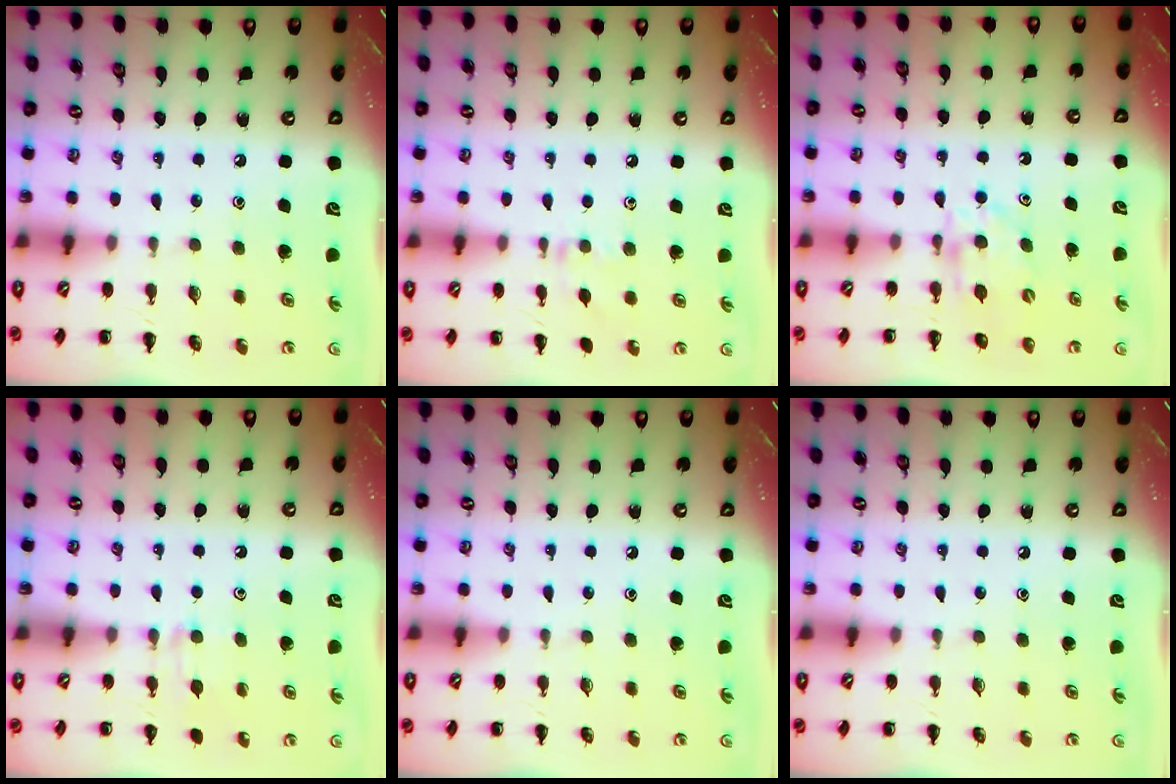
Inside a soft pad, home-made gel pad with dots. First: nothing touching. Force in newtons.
{"total": 6.3, "press": 6.0, "slide": 1.8}
{"total": 4.5, "press": 4.3, "slide": 1.3}
{"total": 6.6, "press": 6.3, "slide": 1.9}
{"total": 0.0}
{"total": 0.0}